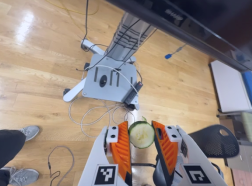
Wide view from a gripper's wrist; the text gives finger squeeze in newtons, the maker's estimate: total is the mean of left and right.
{"total": 8.2, "left": 8.6, "right": 7.8}